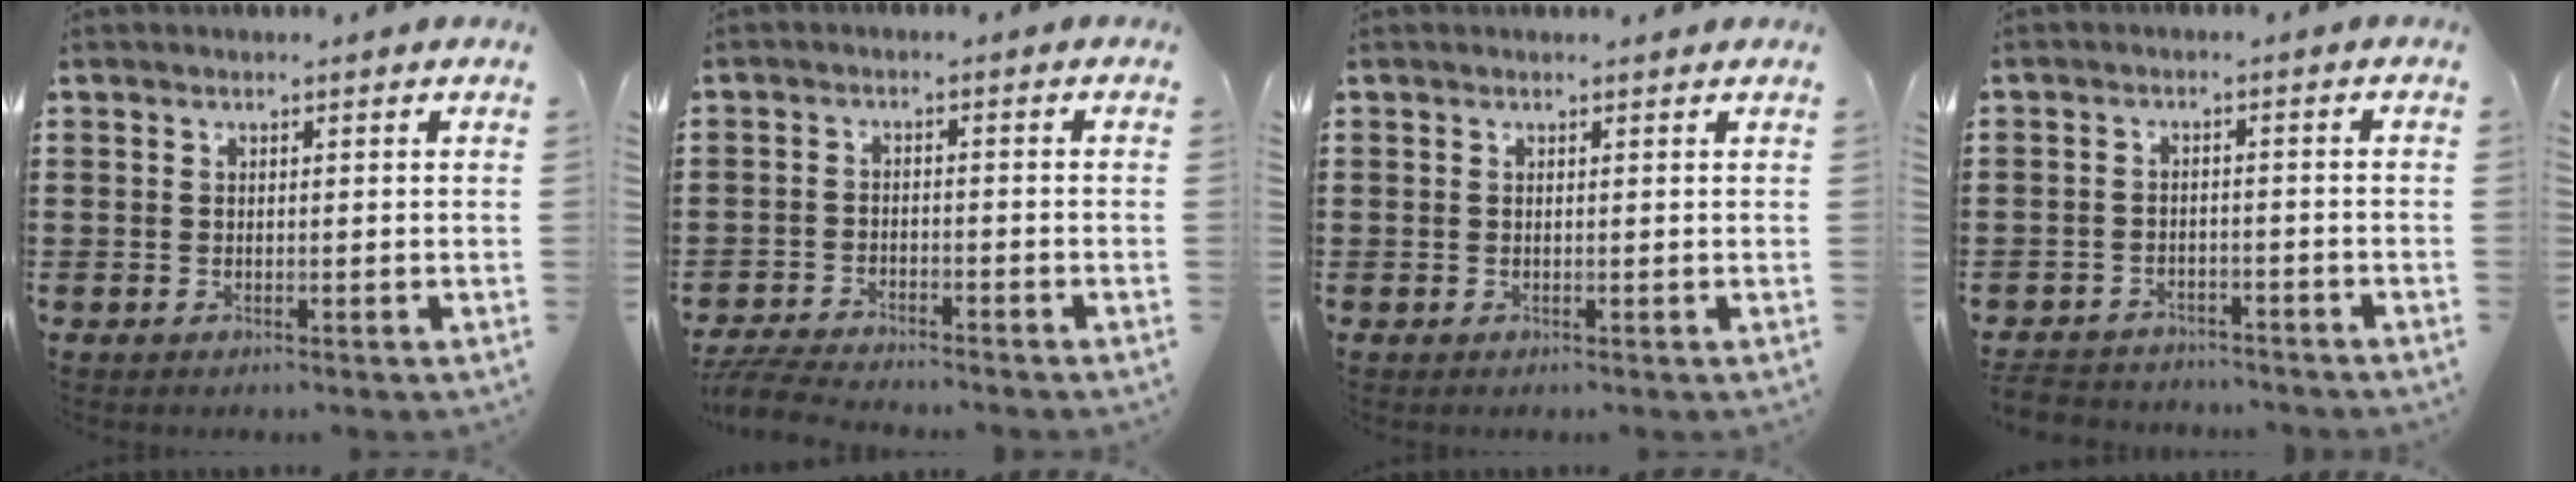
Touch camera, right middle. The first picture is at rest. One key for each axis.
{"total": 4.6, "fx": -4.5, "fy": 0.3, "fz": 0.9, "tx": -0.026, "ty": 0.000, "tz": -0.092}
{"total": 0.0}
{"total": 3.3, "fx": -3.2, "fy": 0.6, "fz": -0.2, "tx": -0.010, "ty": -0.005, "tz": -0.071}